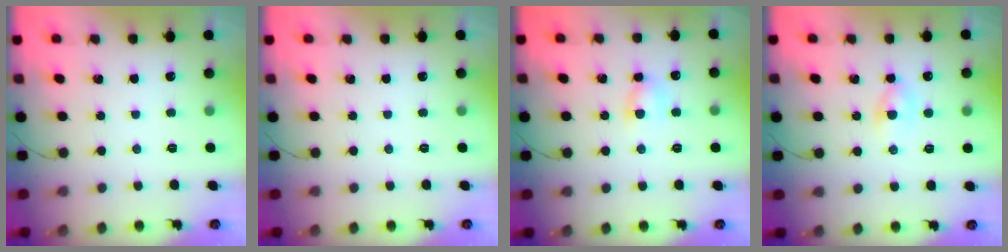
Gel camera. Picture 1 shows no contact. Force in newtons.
{"total": 0.0}
{"total": 5.0, "press": 4.9, "slide": 0.6}
{"total": 4.1, "press": 3.8, "slide": 1.4}